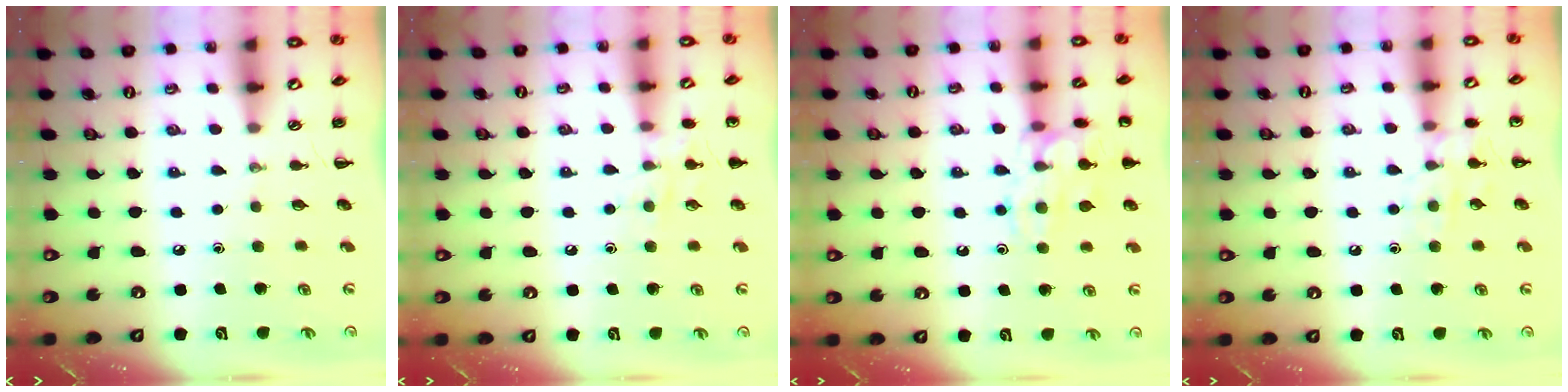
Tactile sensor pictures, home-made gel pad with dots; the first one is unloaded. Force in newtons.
{"total": 8.5, "press": 8.4, "slide": 1.6}
{"total": 14.7, "press": 14.7, "slide": 1.1}
{"total": 8.1, "press": 8.0, "slide": 1.3}